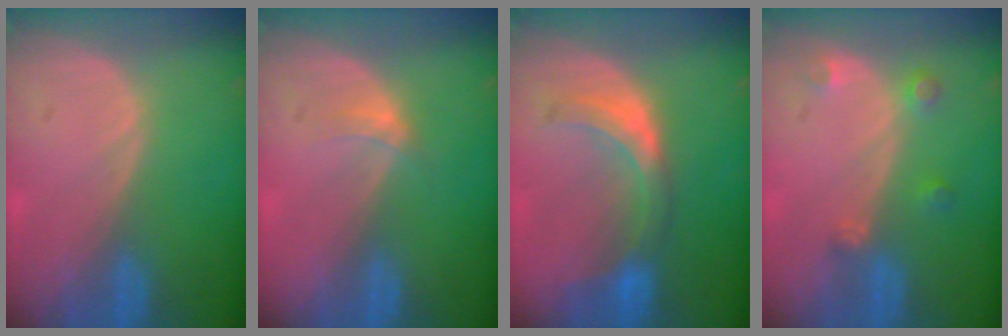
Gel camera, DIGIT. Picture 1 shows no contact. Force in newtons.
{"total": 1.9, "press": 1.5, "slide": 1.1}
{"total": 6.3, "press": 6.3, "slide": 0.1}
{"total": 2.6, "press": 2.5, "slide": 0.5}